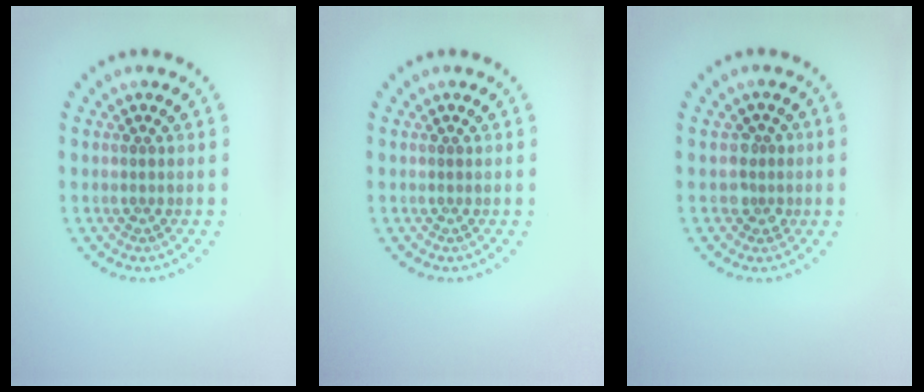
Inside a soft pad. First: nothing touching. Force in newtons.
{"total": 0.0}
{"total": 1.8, "press": 1.6, "slide": 1.0}